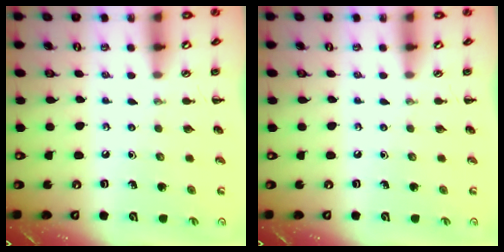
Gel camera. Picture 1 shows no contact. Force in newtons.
{"total": 0.0}